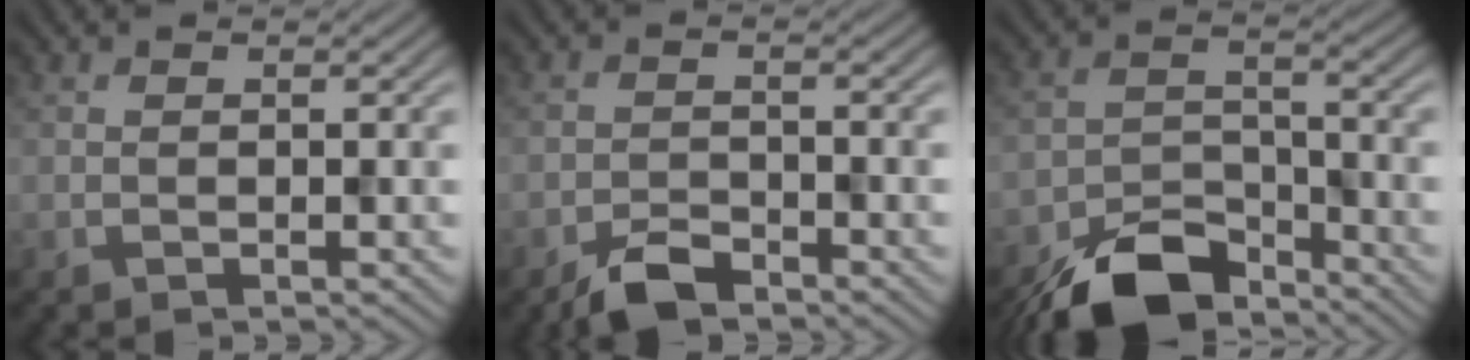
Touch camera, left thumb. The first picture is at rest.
{"total": 3.8, "force": [-3.0, 1.4, 1.9], "torque": [-0.036, 0.000, -0.063]}
{"total": 10.0, "force": [-7.8, 4.2, 4.7], "torque": [-0.084, -0.009, -0.151]}